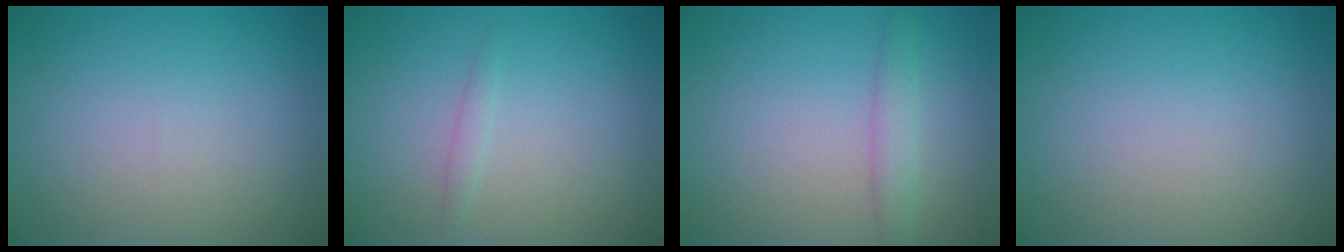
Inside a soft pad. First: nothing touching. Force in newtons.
{"total": 0.8, "press": 0.8, "slide": 0.1}
{"total": 1.9, "press": 1.9, "slide": 0.1}
{"total": 0.0}